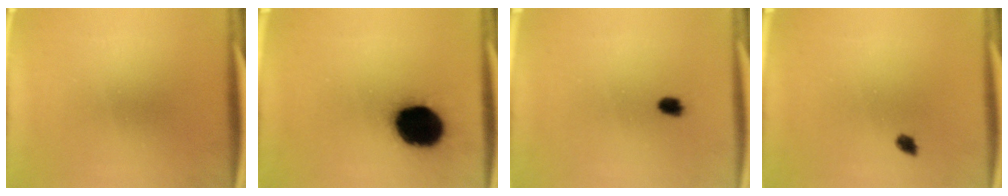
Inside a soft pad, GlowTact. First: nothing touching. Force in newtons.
{"total": 18.7}
{"total": 2.7}
{"total": 1.5}